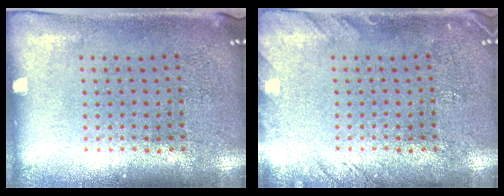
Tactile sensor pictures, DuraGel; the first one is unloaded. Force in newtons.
{"total": 1.5, "press": 1.5, "slide": 0.2}